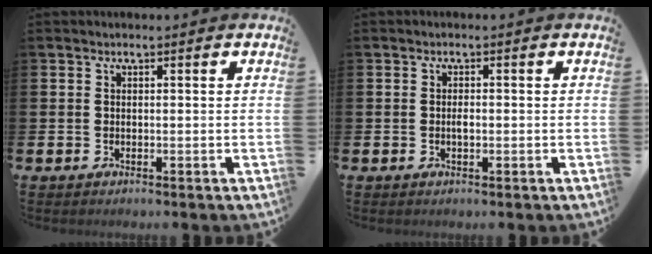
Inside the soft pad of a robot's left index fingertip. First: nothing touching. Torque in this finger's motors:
{"motor_torque": [0.00, 0.03, 0.03, 0.00]}